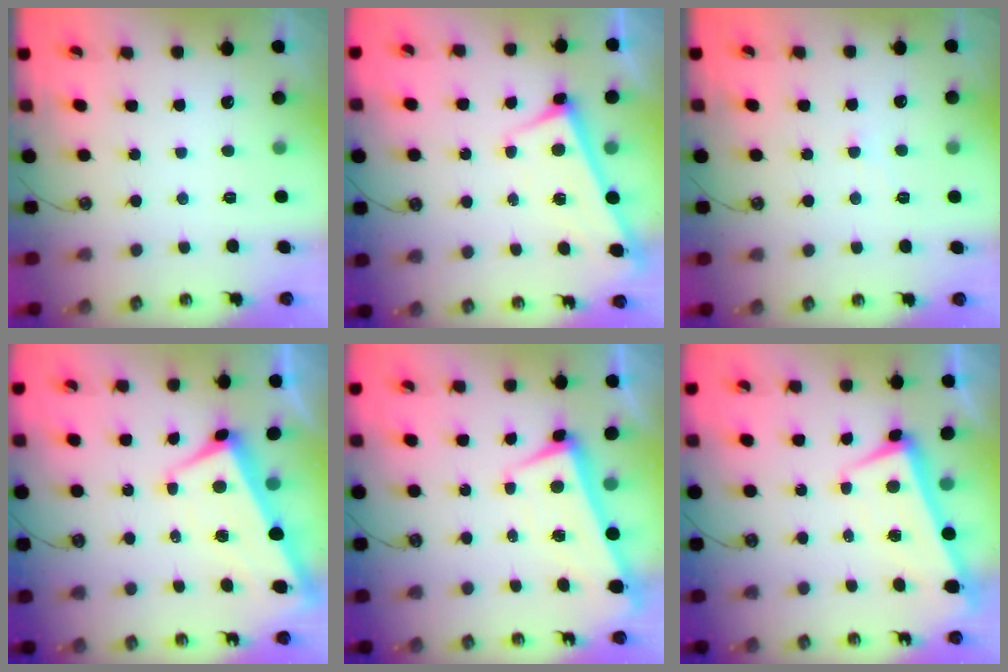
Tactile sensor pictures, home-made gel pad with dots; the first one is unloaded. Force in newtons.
{"total": 2.8, "press": 2.8, "slide": 0.4}
{"total": 0.9, "press": 0.8, "slide": 0.3}
{"total": 1.1, "press": 0.3, "slide": 1.1}
{"total": 2.0, "press": 1.9, "slide": 0.6}
{"total": 2.1, "press": 2.0, "slide": 0.7}